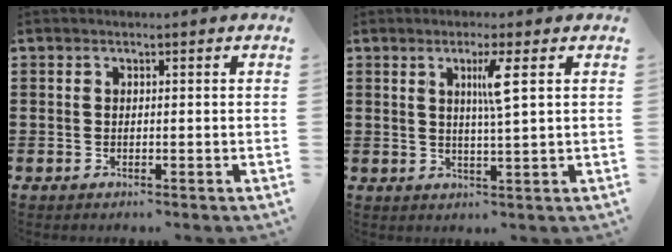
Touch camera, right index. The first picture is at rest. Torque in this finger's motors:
{"motor_torque": [0.55, -0.28, 0.36, 0.06]}